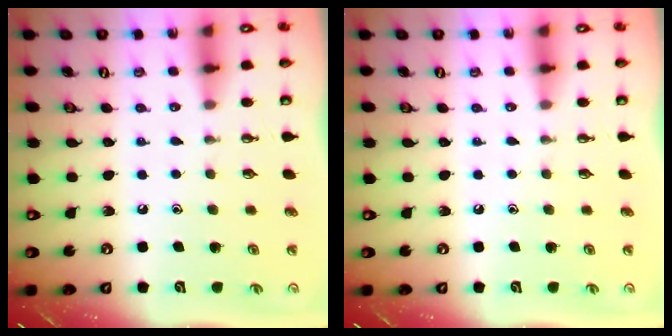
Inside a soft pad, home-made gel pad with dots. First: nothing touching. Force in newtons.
{"total": 0.0}